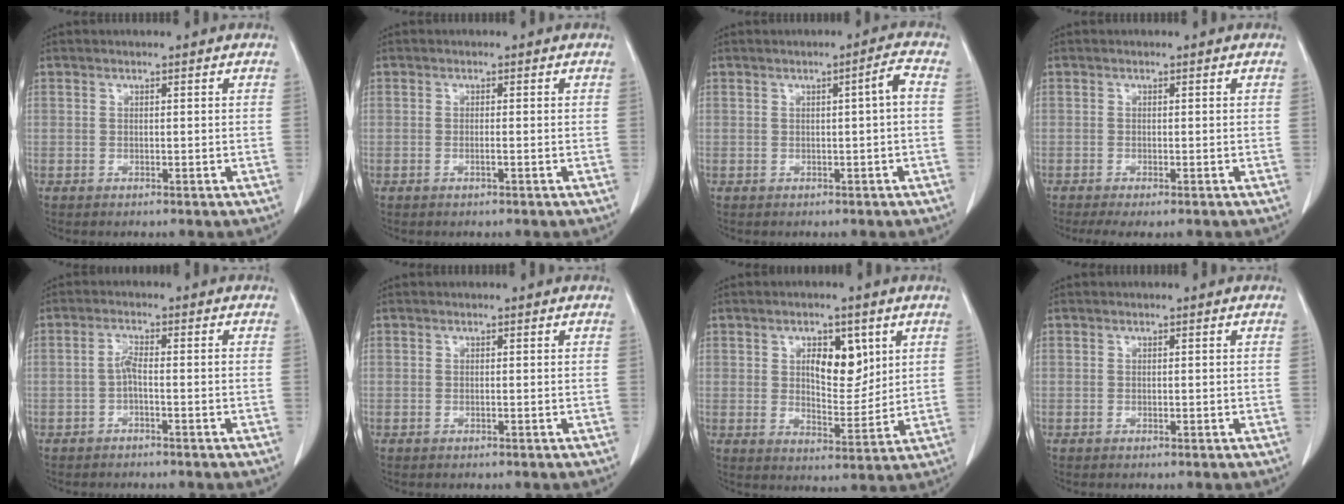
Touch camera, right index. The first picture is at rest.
{"total": 0.7, "force": [-0.3, -0.1, 0.6], "torque": [-0.016, -0.001, -0.004]}
{"total": 2.4, "force": [0.1, -0.1, 2.4], "torque": [-0.037, 0.005, 0.002]}
{"total": 3.8, "force": [-3.0, 0.9, 2.3], "torque": [-0.033, -0.011, -0.044]}
{"total": 2.1, "force": [-0.8, 0.4, 1.9], "torque": [-0.037, 0.004, -0.015]}
{"total": 0.0}
{"total": 7.7, "force": [2.9, 3.6, 6.2], "torque": [-0.094, 0.000, 0.051]}
{"total": 0.0}